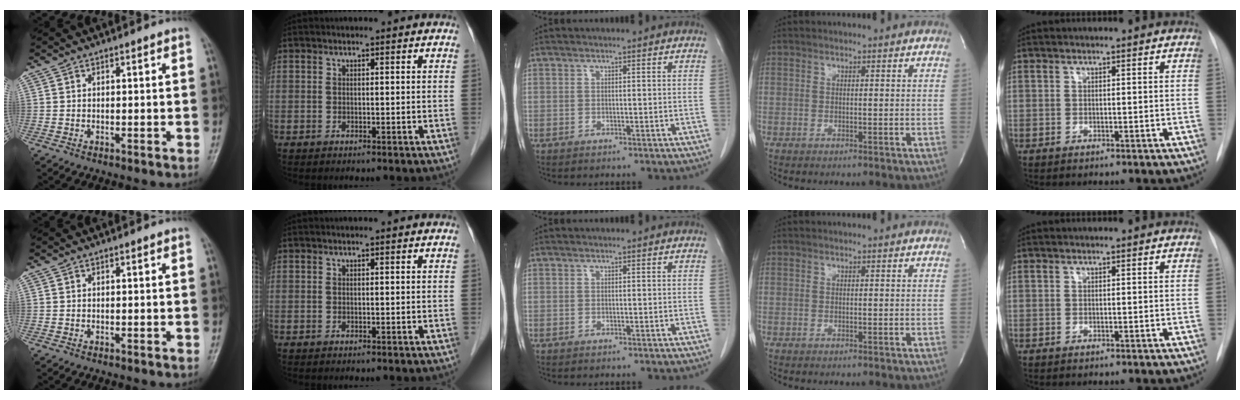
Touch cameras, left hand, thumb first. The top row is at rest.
{}